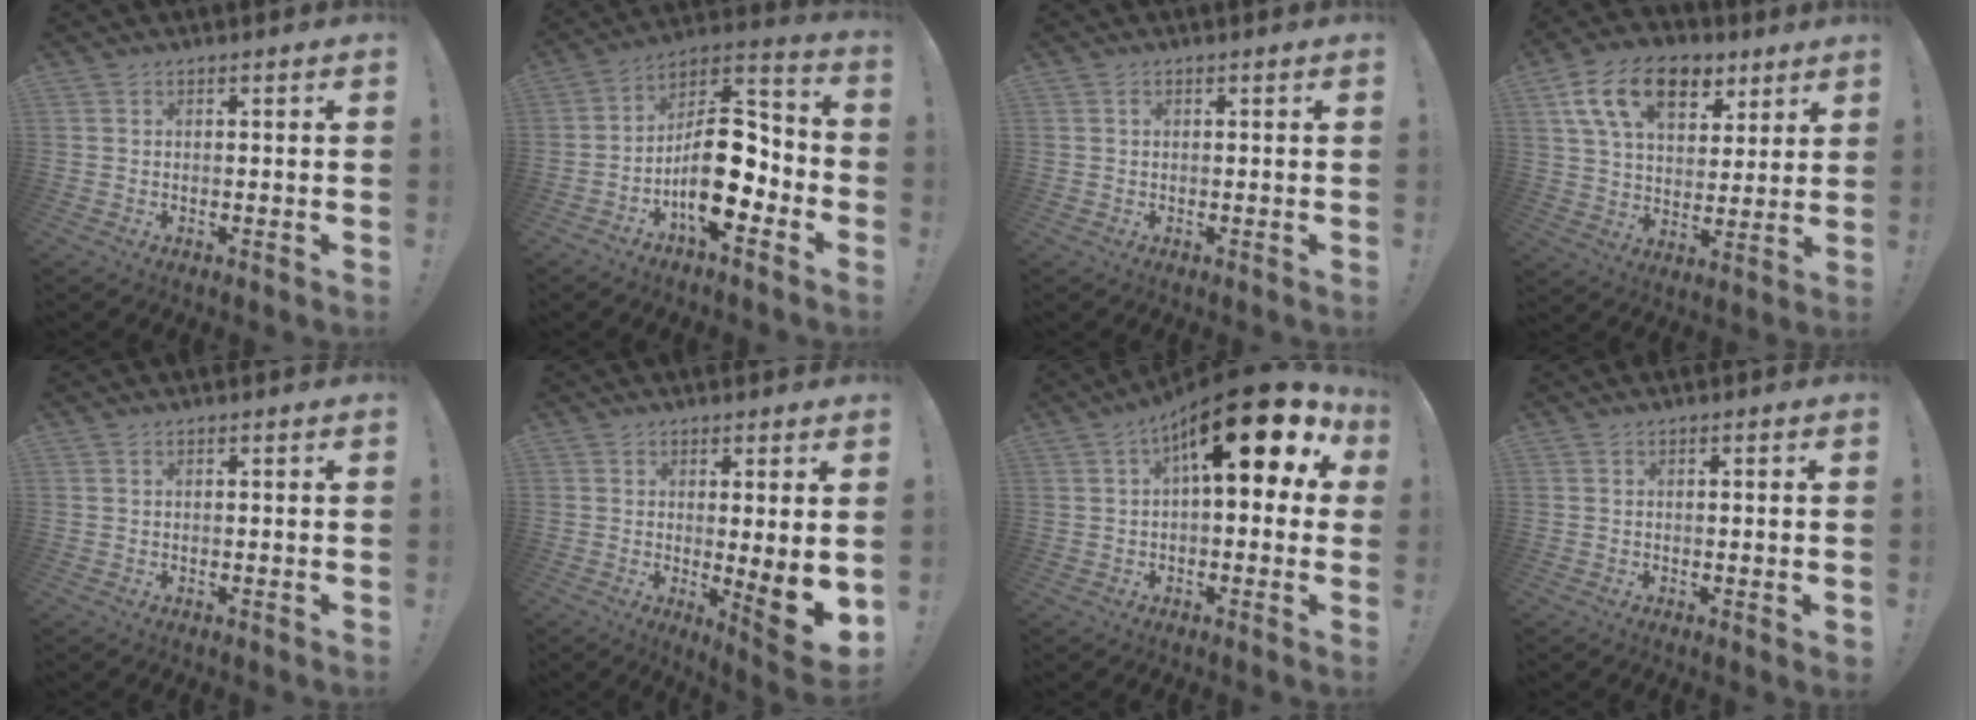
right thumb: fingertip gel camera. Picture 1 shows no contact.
{"total": 17.9, "force": [-4.9, 9.0, 14.8], "torque": [-0.241, 0.023, -0.073]}
{"total": 0.5, "force": [0.2, 0.4, 0.3], "torque": [-0.008, 0.004, 0.003]}
{"total": 17.8, "force": [8.9, 10.9, 10.8], "torque": [-0.177, -0.032, 0.164]}
{"total": 0.0}
{"total": 8.0, "force": [-0.6, 0.3, 8.0], "torque": [-0.100, -0.024, -0.011]}
{"total": 20.2, "force": [7.8, 7.2, 17.3], "torque": [-0.253, -0.048, 0.124]}
{"total": 1.2, "force": [-0.1, -0.2, 1.2], "torque": [-0.020, -0.001, -0.002]}